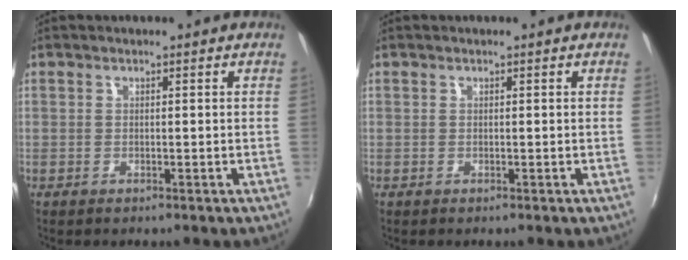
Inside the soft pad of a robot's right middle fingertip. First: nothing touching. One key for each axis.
{"total": 0.0}